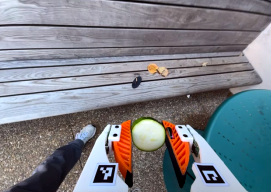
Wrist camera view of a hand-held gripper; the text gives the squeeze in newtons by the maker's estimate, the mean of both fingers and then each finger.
{"total": 7.4, "left": 7.0, "right": 7.7}